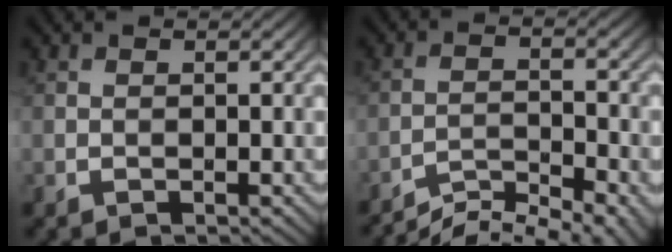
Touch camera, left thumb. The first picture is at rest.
{"total": 7.4, "force": [-6.4, 1.5, 3.4], "torque": [-0.061, -0.004, -0.103]}